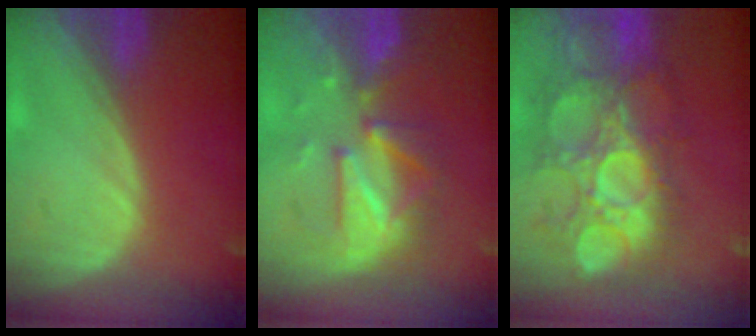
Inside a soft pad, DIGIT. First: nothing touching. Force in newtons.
{"total": 8.1, "press": 8.0, "slide": 0.6}
{"total": 11.7, "press": 11.1, "slide": 3.7}